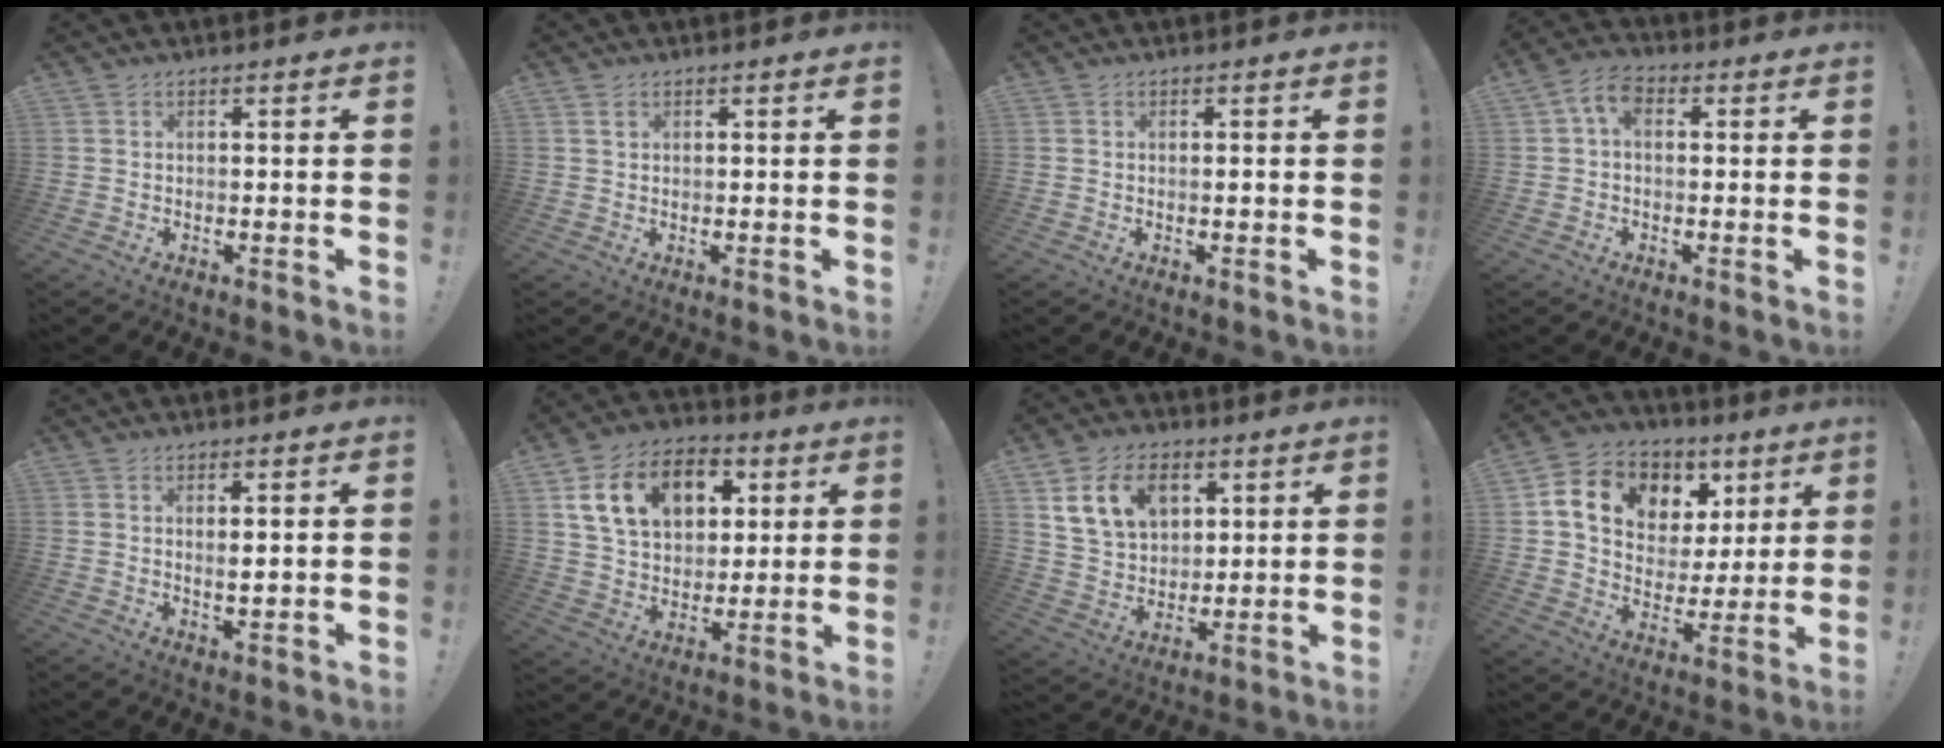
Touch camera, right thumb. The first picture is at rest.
{"total": 1.3, "force": [0.6, 1.0, 0.4], "torque": [0.007, -0.003, 0.007]}
{"total": 0.5, "force": [-0.3, 0.0, 0.4], "torque": [0.001, -0.001, -0.008]}
{"total": 6.4, "force": [1.3, 4.0, 4.8], "torque": [-0.093, 0.002, 0.026]}
{"total": 2.6, "force": [0.6, 0.5, 2.5], "torque": [-0.033, -0.009, 0.008]}
{"total": 17.6, "force": [6.8, 12.3, 10.6], "torque": [-0.168, -0.015, 0.129]}
{"total": 14.5, "force": [6.8, 10.2, 7.8], "torque": [-0.127, -0.021, 0.132]}
{"total": 14.6, "force": [7.2, 10.3, 7.4], "torque": [-0.121, -0.029, 0.138]}